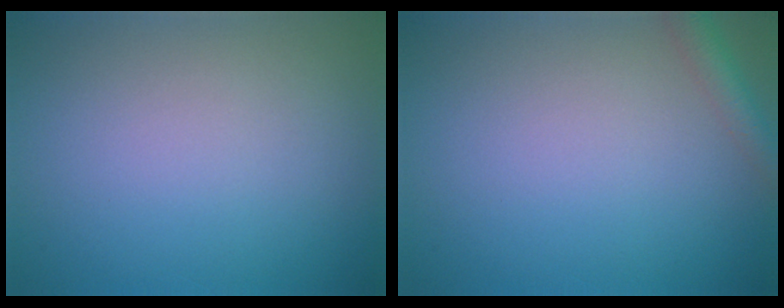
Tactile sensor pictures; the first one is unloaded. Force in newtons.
{"total": 2.1, "press": 2.1, "slide": 0.1}